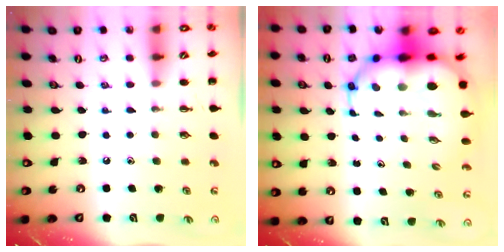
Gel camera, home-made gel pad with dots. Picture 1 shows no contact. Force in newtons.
{"total": 12.4, "press": 12.0, "slide": 3.1}